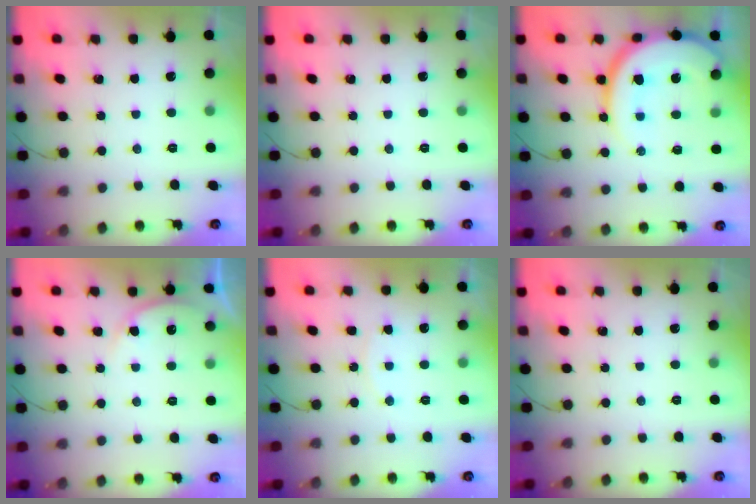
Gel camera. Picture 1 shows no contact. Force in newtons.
{"total": 0.0}
{"total": 15.2, "press": 15.1, "slide": 1.6}
{"total": 4.2, "press": 4.1, "slide": 0.5}
{"total": 6.7, "press": 6.7, "slide": 0.5}
{"total": 0.0}